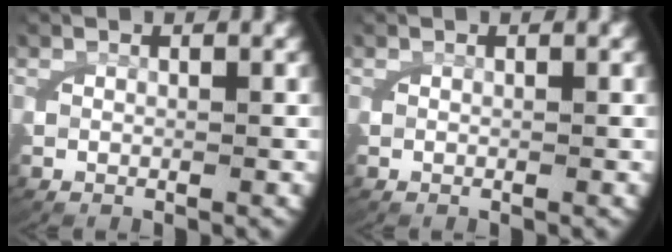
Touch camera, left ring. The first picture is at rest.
{"total": 0.0}